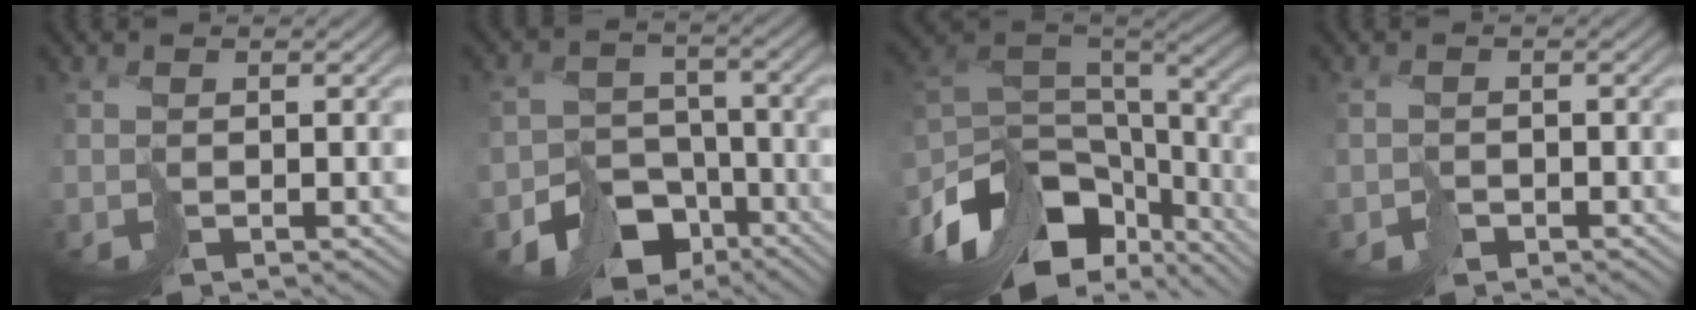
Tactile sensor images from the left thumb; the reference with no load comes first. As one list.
[{"total": 11.5, "force": [-7.9, 7.6, 3.4], "torque": [-0.076, -0.026, -0.104]}, {"total": 14.7, "force": [-6.8, 8.6, 9.8], "torque": [-0.225, -0.034, -0.095]}, {"total": 1.2, "force": [-0.9, 0.7, -0.3], "torque": [0.018, 0.000, -0.018]}]